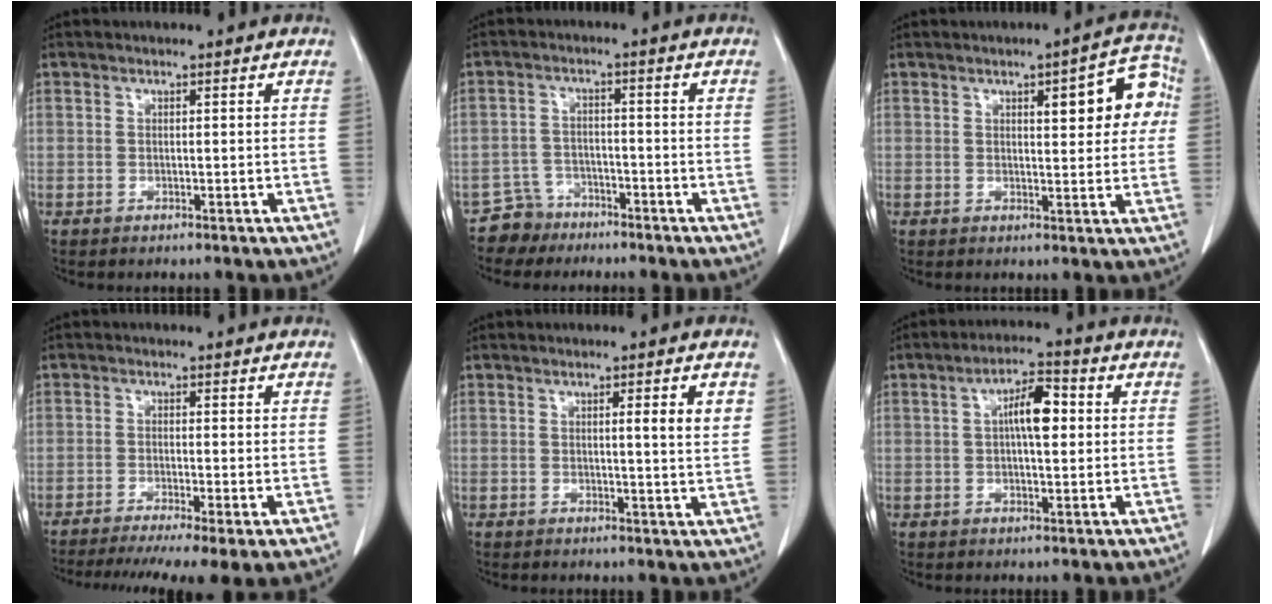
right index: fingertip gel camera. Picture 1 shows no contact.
{"total": 4.3, "force": [-3.4, 2.5, -0.8], "torque": [0.015, 0.005, -0.063]}
{"total": 8.8, "force": [2.4, 2.7, 8.0], "torque": [-0.090, 0.021, 0.025]}
{"total": 9.8, "force": [-6.9, 0.8, 6.9], "torque": [-0.104, -0.017, -0.110]}
{"total": 4.1, "force": [1.4, -0.1, 3.9], "torque": [-0.051, -0.006, 0.016]}
{"total": 6.4, "force": [1.0, 1.9, 6.0], "torque": [-0.108, 0.014, 0.016]}